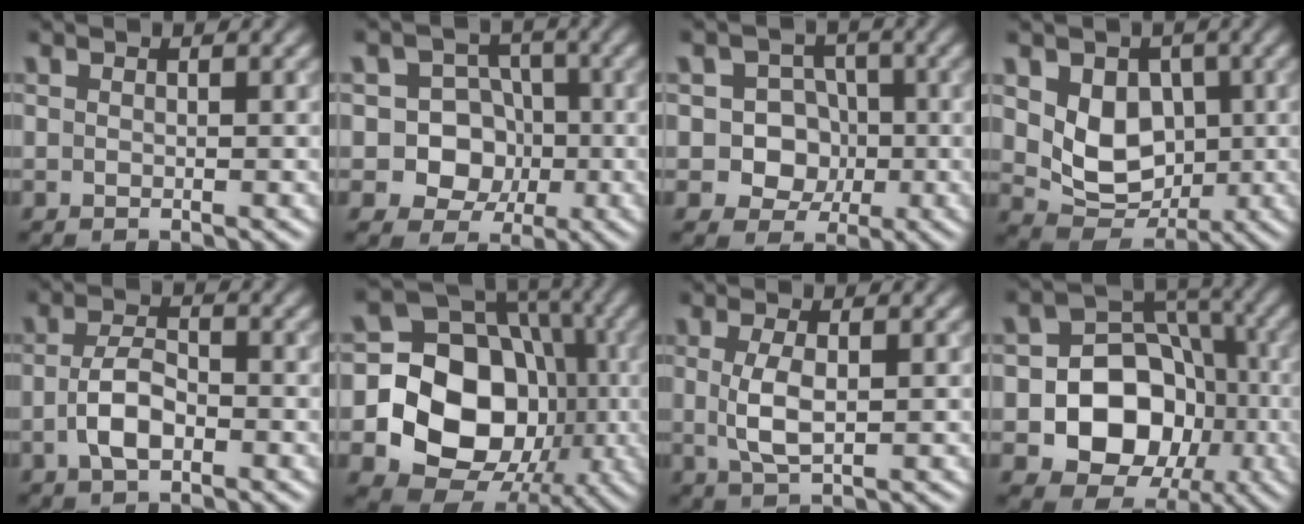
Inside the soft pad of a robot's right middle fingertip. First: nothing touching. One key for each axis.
{"total": 7.5, "fx": -1.3, "fy": 6.9, "fz": 2.6, "tx": -0.026, "ty": 0.030, "tz": -0.054}
{"total": 6.0, "fx": -0.8, "fy": 5.5, "fz": 2.2, "tx": -0.015, "ty": 0.027, "tz": -0.042}
{"total": 5.8, "fx": 0.6, "fy": 4.5, "fz": 3.6, "tx": -0.063, "ty": -0.012, "tz": 0.013}
{"total": 3.5, "fx": -1.2, "fy": 1.7, "fz": 2.9, "tx": -0.057, "ty": 0.001, "tz": -0.026}
{"total": 16.1, "fx": -2.9, "fy": 13.5, "fz": 8.2, "tx": -0.116, "ty": -0.015, "tz": -0.073}
{"total": 3.0, "fx": 0.1, "fy": 1.0, "fz": 2.8, "tx": -0.066, "ty": -0.003, "tz": 0.003}
{"total": 10.4, "fx": -2.6, "fy": 8.4, "fz": 5.6, "tx": -0.070, "ty": -0.001, "tz": -0.071}